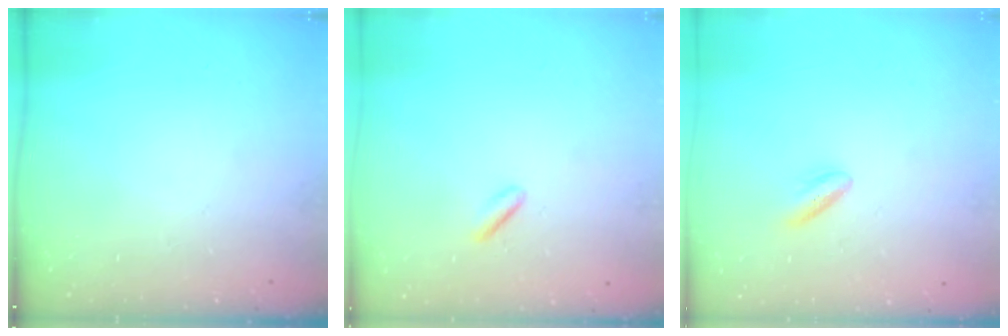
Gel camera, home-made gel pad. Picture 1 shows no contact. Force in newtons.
{"total": 0.6, "press": 0.2, "slide": 0.6}
{"total": 2.5, "press": 2.2, "slide": 1.2}